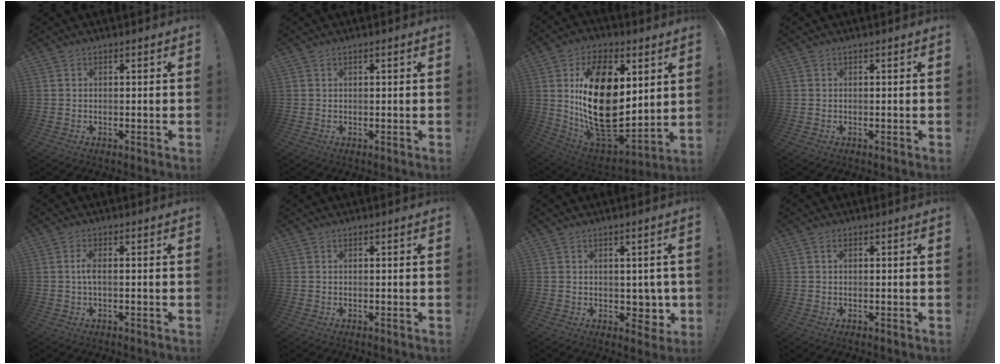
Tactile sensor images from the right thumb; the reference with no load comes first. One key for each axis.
{"total": 0.6, "fx": 0.3, "fy": -0.1, "fz": 0.5, "tx": -0.005, "ty": -0.001, "tz": 0.003}
{"total": 27.6, "fx": 4.2, "fy": 16.6, "fz": 21.6, "tx": -0.409, "ty": -0.034, "tz": 0.085}
{"total": 0.0}
{"total": 3.1, "fx": -0.2, "fy": 0.8, "fz": 3.0, "tx": -0.070, "ty": 0.005, "tz": -0.006}
{"total": 0.0}
{"total": 5.3, "fx": 1.2, "fy": 4.7, "fz": 2.2, "tx": -0.010, "ty": -0.014, "tz": 0.029}
{"total": 0.9, "fx": 0.3, "fy": 0.6, "fz": 0.6, "tx": -0.019, "ty": 0.006, "tz": 0.005}